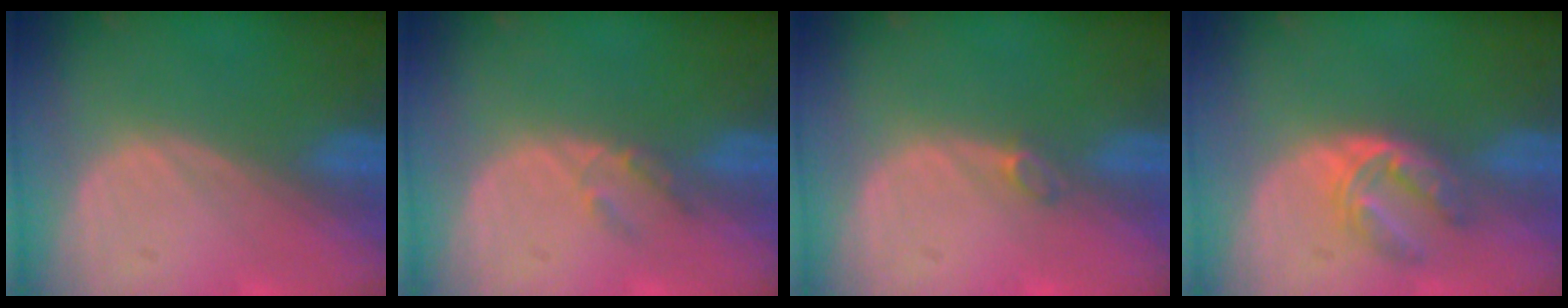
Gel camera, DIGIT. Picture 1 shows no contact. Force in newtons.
{"total": 2.0, "press": 1.8, "slide": 0.9}
{"total": 1.2, "press": 1.2, "slide": 0.4}
{"total": 6.0, "press": 4.8, "slide": 3.5}